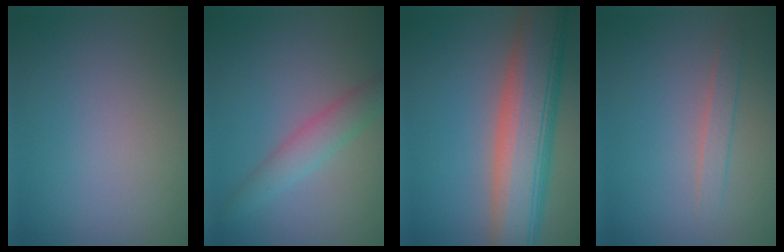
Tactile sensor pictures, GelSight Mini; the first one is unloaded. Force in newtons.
{"total": 2.9, "press": 2.9, "slide": 0.1}
{"total": 9.9, "press": 9.9, "slide": 0.7}
{"total": 1.5, "press": 1.5, "slide": 0.0}